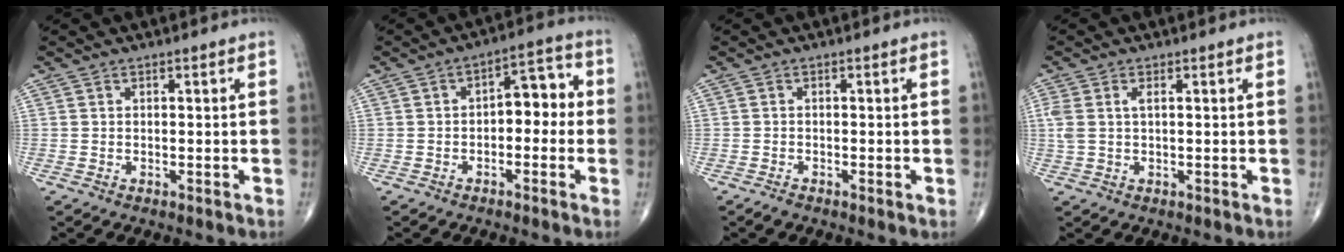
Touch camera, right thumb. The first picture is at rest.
{"total": 7.2, "force": [-0.6, 4.2, 5.8], "torque": [-0.049, 0.034, -0.021]}
{"total": 1.2, "force": [-0.7, 0.4, 0.8], "torque": [-0.017, -0.004, -0.018]}
{"total": 3.8, "force": [0.9, 1.9, 3.2], "torque": [-0.097, 0.014, 0.022]}